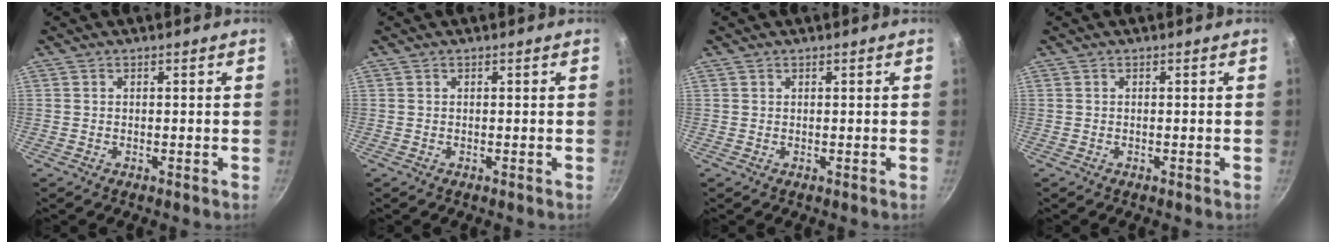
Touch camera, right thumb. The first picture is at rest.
{"total": 0.0}
{"total": 0.0}
{"total": 0.0}